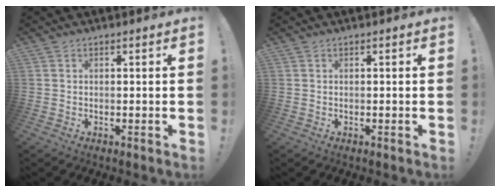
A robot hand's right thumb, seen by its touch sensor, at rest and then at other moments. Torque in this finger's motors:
{"motor_torque": [-0.02, 0.13, 0.31, 0.02, -0.02]}